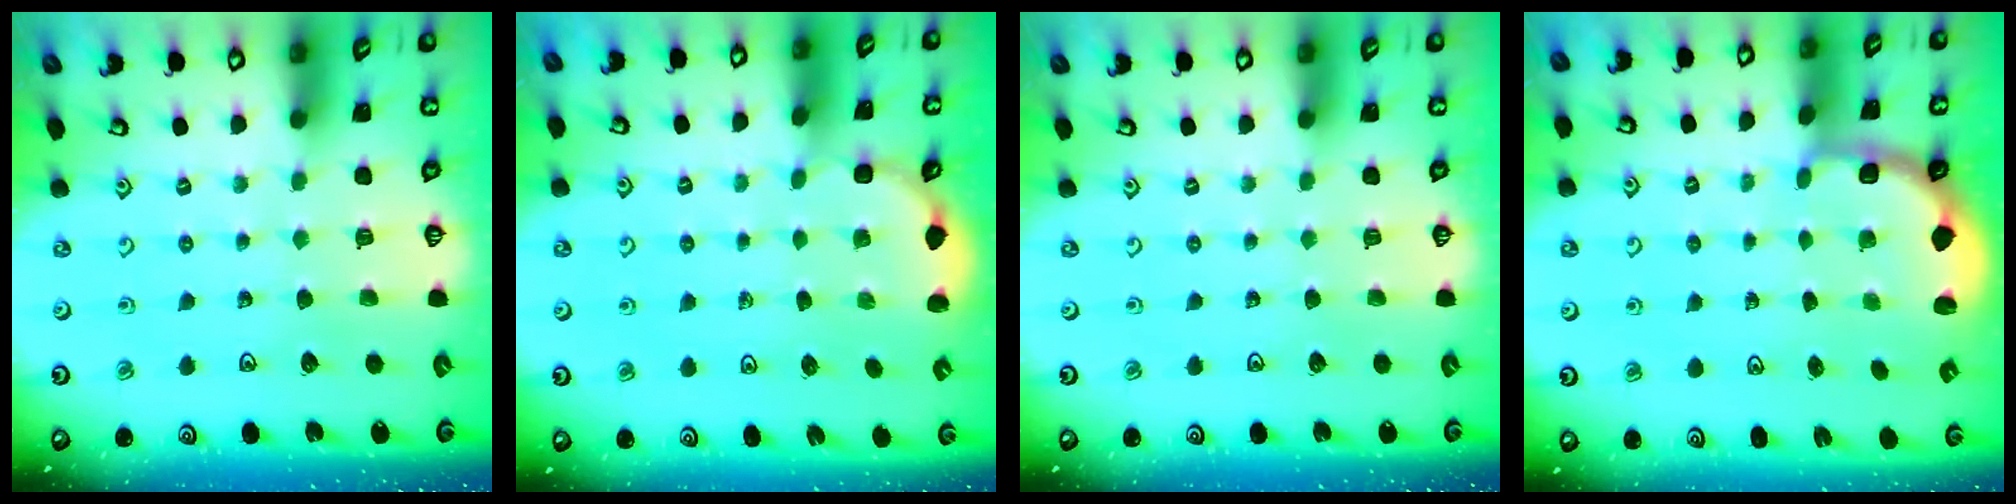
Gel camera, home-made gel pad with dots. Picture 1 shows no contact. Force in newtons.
{"total": 2.5, "press": 2.2, "slide": 1.2}
{"total": 0.0}
{"total": 2.3, "press": 2.0, "slide": 1.0}